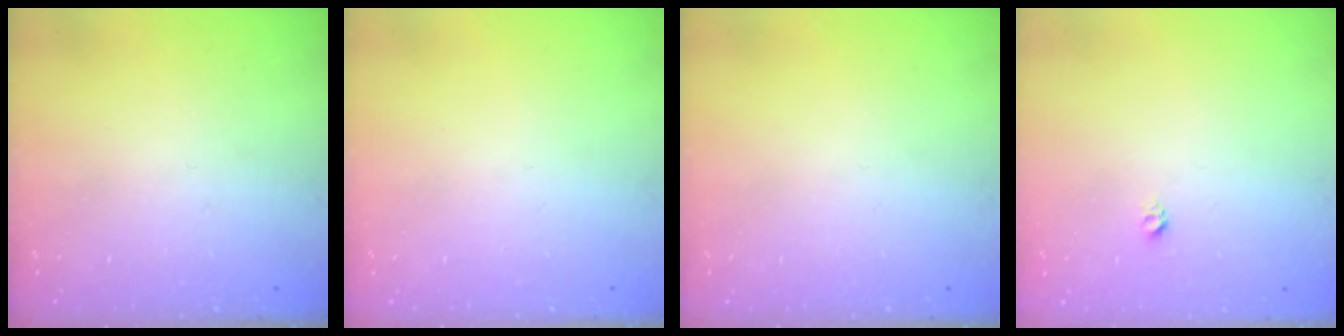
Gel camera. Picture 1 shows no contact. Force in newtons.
{"total": 0.0}
{"total": 0.0}
{"total": 3.0, "press": 2.9, "slide": 0.4}